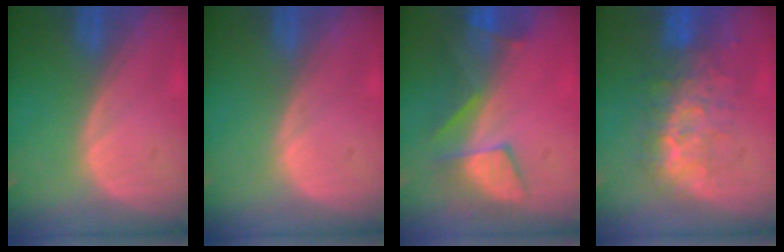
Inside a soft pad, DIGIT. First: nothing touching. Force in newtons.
{"total": 0.0}
{"total": 8.0, "press": 7.4, "slide": 3.2}
{"total": 9.0, "press": 8.3, "slide": 3.5}